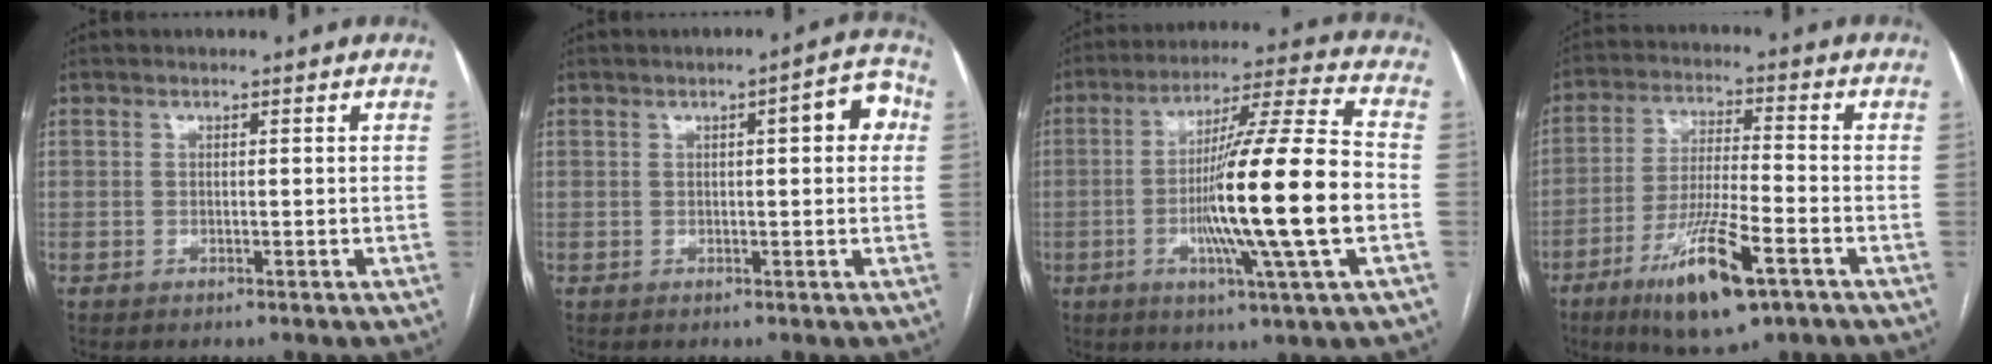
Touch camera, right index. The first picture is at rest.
{"total": 5.3, "force": [1.1, 1.3, 5.0], "torque": [-0.059, 0.020, 0.009]}
{"total": 18.9, "force": [-3.4, -0.9, 18.6], "torque": [-0.315, -0.008, -0.065]}
{"total": 13.7, "force": [-7.2, 2.2, 11.5], "torque": [-0.216, -0.022, -0.121]}